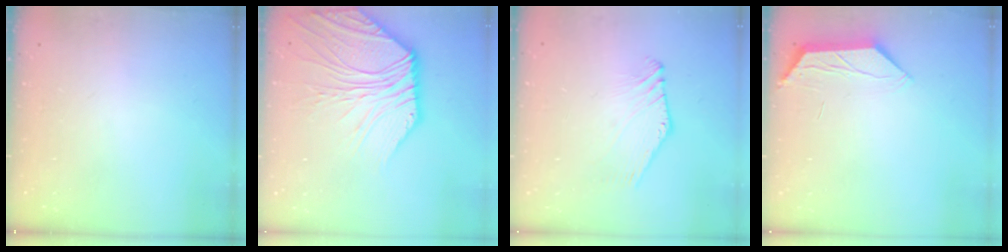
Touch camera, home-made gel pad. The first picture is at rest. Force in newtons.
{"total": 10.8, "press": 10.6, "slide": 1.7}
{"total": 1.1, "press": 1.1, "slide": 0.2}
{"total": 4.0, "press": 3.9, "slide": 0.5}